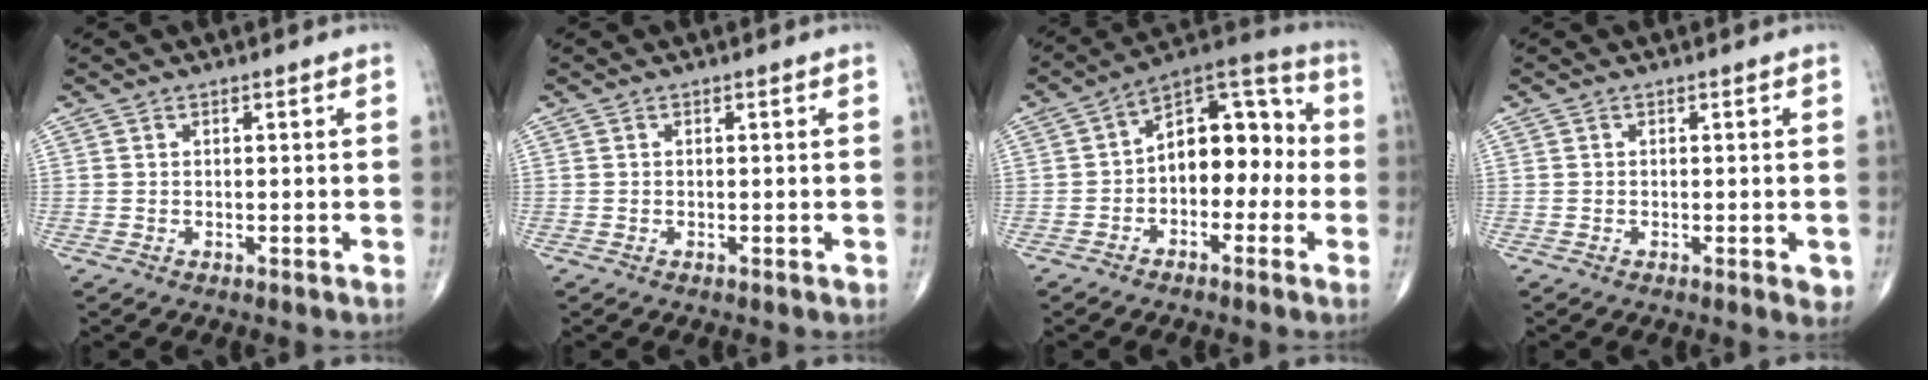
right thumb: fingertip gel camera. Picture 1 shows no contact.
{"total": 0.0}
{"total": 13.2, "force": [-1.3, 8.3, 10.2], "torque": [-0.113, 0.047, -0.038]}
{"total": 2.1, "force": [-0.7, 0.7, 1.8], "torque": [-0.013, -0.001, -0.011]}